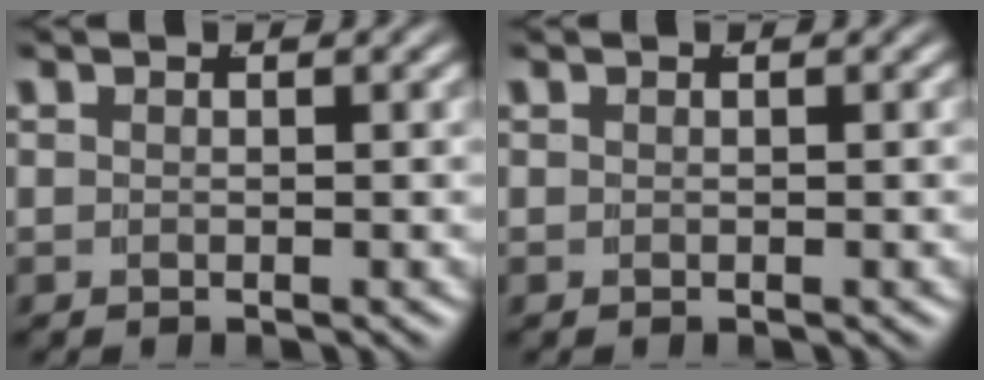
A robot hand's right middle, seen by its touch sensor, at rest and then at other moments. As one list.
[{"total": 0.0}]